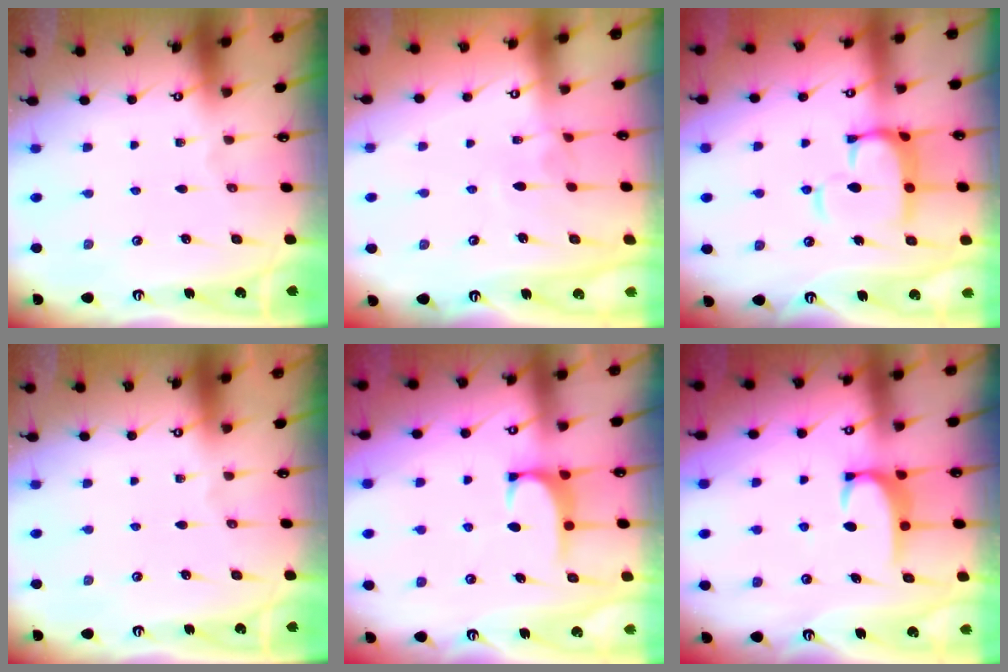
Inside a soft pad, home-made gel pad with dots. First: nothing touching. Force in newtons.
{"total": 3.5, "press": 3.5, "slide": 0.6}
{"total": 8.1, "press": 8.0, "slide": 1.2}
{"total": 0.0}
{"total": 0.6, "press": 0.4, "slide": 0.5}
{"total": 2.8, "press": 2.8, "slide": 0.5}